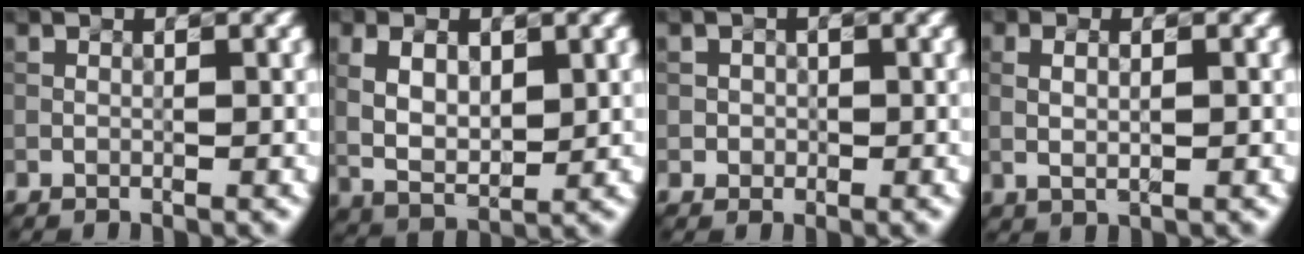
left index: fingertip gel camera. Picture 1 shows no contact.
{"total": 4.9, "force": [0.9, 2.6, 4.1], "torque": [-0.082, -0.001, 0.023]}
{"total": 1.1, "force": [0.1, 1.1, 0.1], "torque": [0.013, -0.001, -0.004]}
{"total": 1.8, "force": [0.2, 0.6, 1.7], "torque": [-0.037, 0.000, 0.004]}